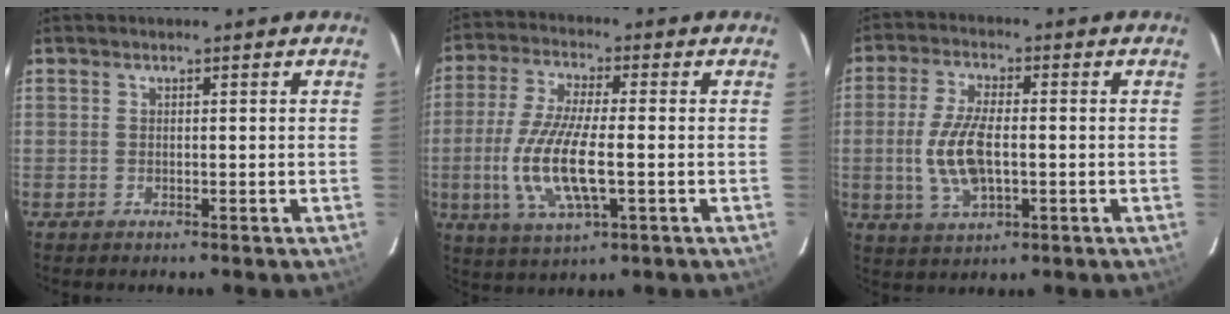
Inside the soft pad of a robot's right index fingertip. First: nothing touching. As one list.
[{"total": 12.8, "force": [-2.5, 3.6, 12.1], "torque": [-0.252, -0.013, -0.047]}, {"total": 9.8, "force": [-1.2, 4.3, 8.8], "torque": [-0.182, -0.002, -0.020]}]